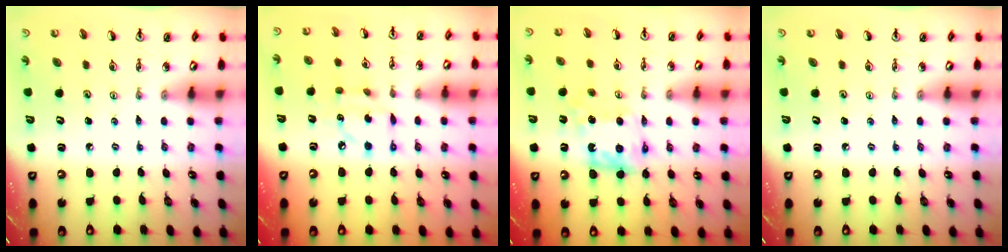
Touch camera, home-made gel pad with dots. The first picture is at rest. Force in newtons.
{"total": 9.4, "press": 9.4, "slide": 0.5}
{"total": 9.3, "press": 9.3, "slide": 0.4}
{"total": 0.0}